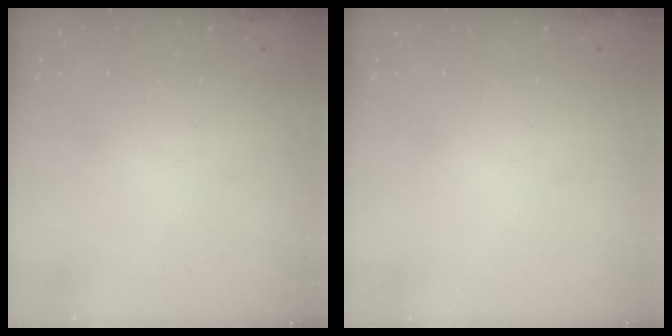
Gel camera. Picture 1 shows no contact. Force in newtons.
{"total": 0.0}